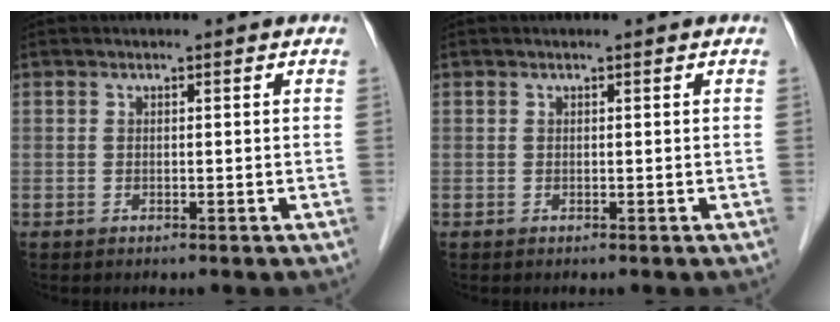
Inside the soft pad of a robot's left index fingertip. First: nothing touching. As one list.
[{"total": 0.0}]